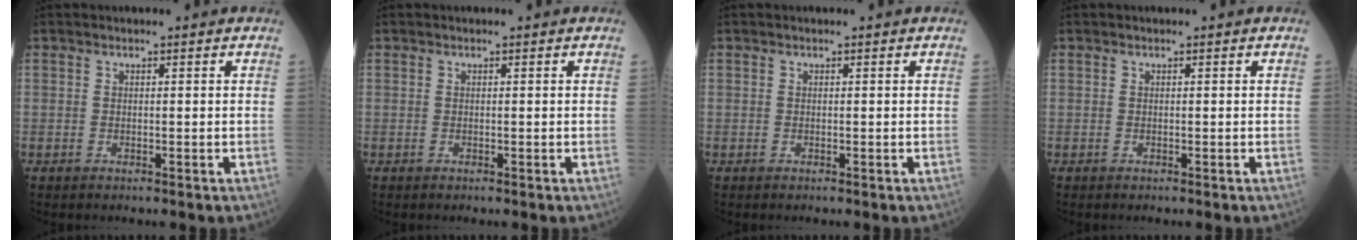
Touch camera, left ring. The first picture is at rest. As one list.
[{"total": 0.0}, {"total": 0.0}, {"total": 0.0}]